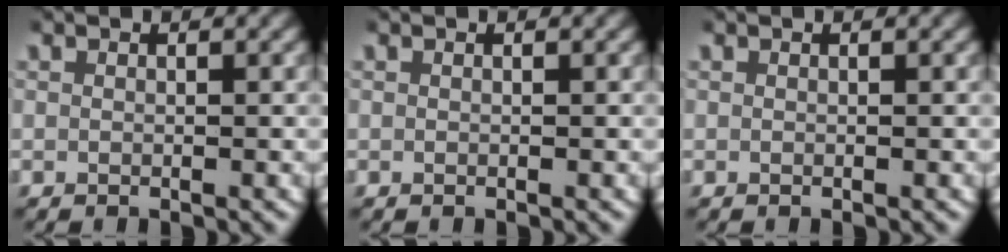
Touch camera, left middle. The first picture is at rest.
{"total": 0.0}
{"total": 0.0}